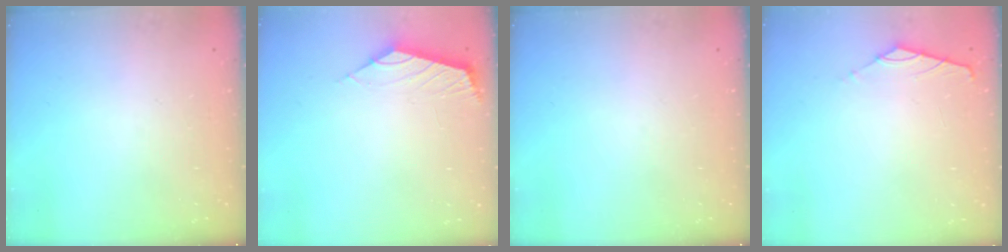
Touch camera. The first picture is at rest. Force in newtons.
{"total": 2.1, "press": 2.1, "slide": 0.5}
{"total": 0.0}
{"total": 1.7, "press": 1.6, "slide": 0.4}